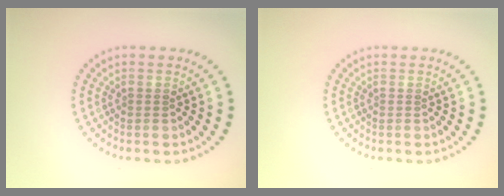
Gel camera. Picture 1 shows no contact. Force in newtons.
{"total": 0.0}